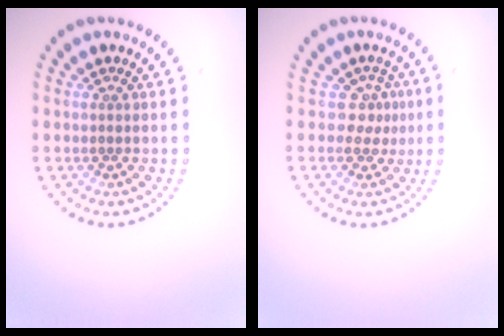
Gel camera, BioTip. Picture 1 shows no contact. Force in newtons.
{"total": 2.1, "press": 1.4, "slide": 1.5}